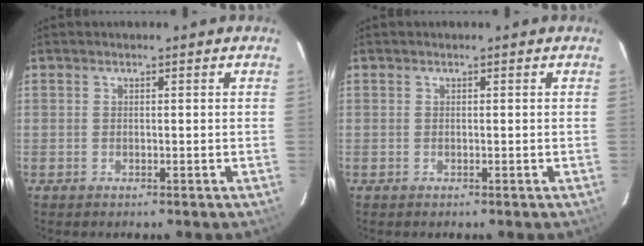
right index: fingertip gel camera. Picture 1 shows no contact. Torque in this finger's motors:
{"motor_torque": [0.00, 0.00, 0.00, 0.00]}